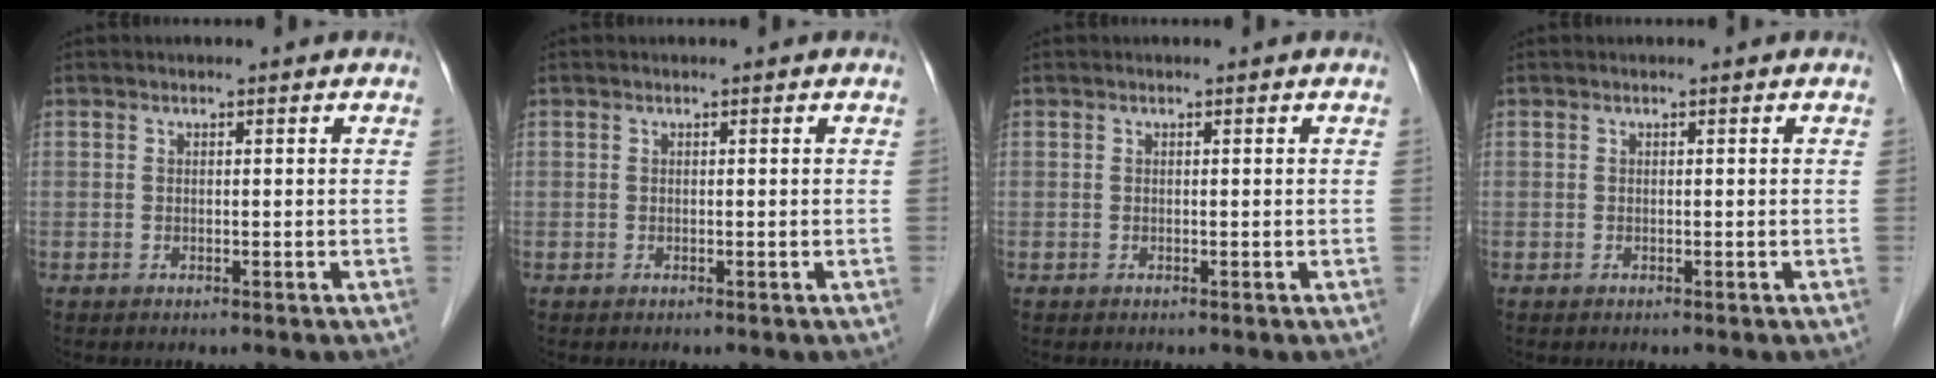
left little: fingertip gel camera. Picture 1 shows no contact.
{"total": 0.0}
{"total": 0.0}
{"total": 0.0}